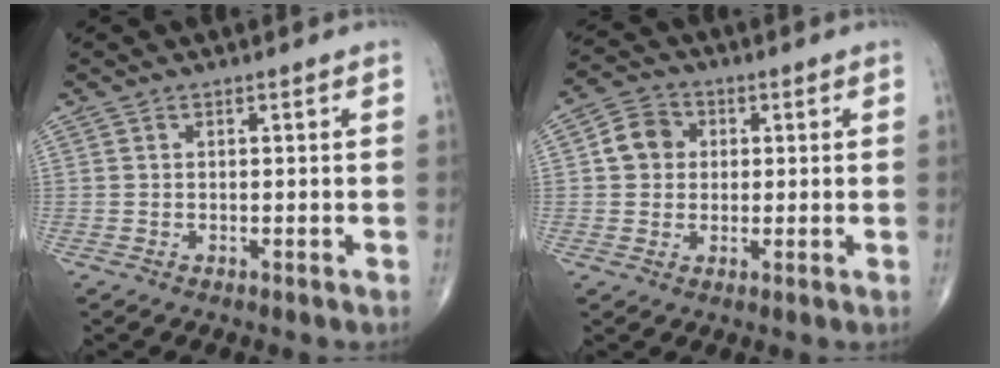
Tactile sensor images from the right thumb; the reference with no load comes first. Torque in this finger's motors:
{"motor_torque": [-0.43, 0.43, 0.01, -0.01, 0.05]}